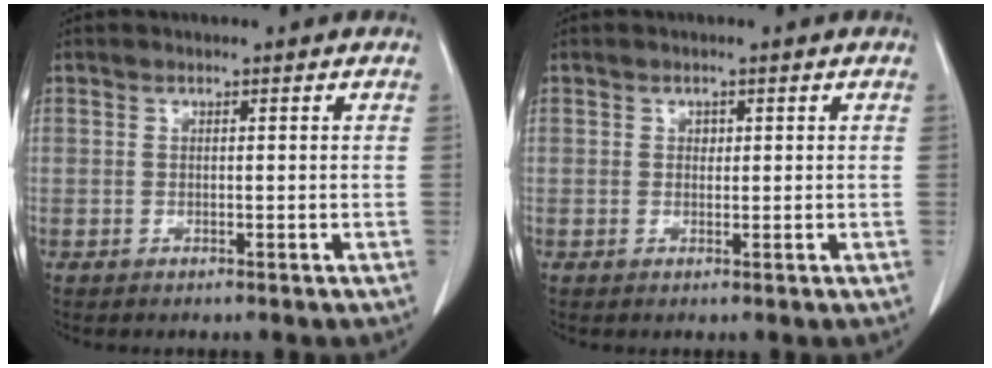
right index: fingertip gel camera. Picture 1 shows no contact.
{"total": 0.9, "force": [0.3, 0.8, 0.4], "torque": [-0.003, 0.000, 0.003]}